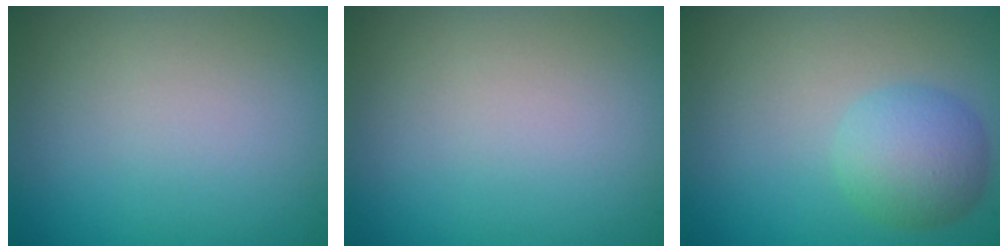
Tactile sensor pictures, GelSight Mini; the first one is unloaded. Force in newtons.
{"total": 0.0}
{"total": 3.8, "press": 3.8, "slide": 0.1}